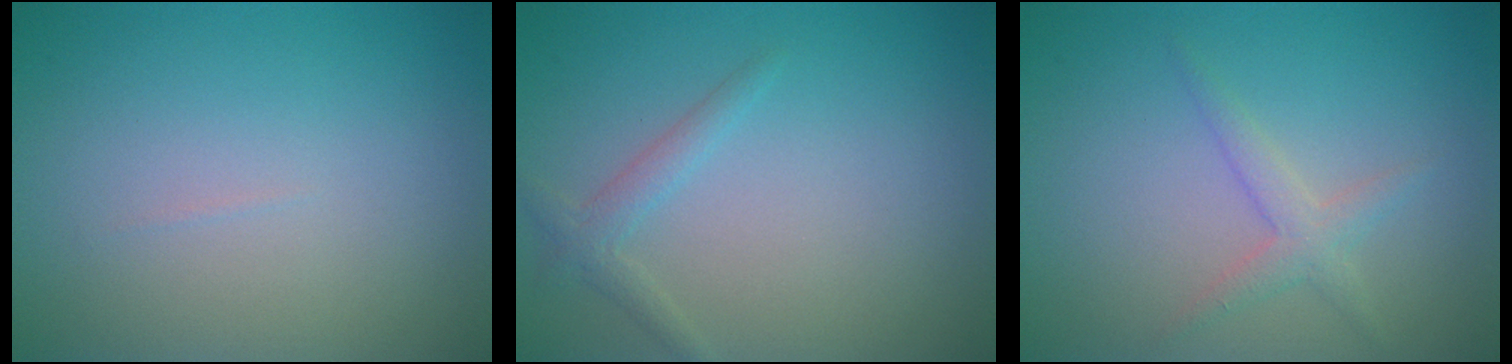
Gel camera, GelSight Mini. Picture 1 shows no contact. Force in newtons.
{"total": 1.5, "press": 1.5, "slide": 0.1}
{"total": 1.8, "press": 1.8, "slide": 0.1}